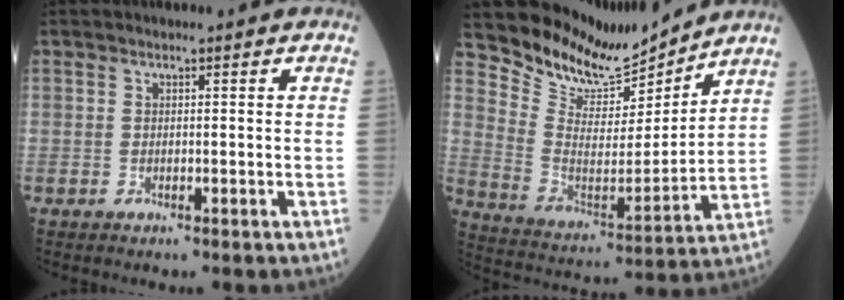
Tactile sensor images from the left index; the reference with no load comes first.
{"total": 11.7, "force": [11.4, 2.0, 0.9], "torque": [-0.030, -0.018, 0.214]}